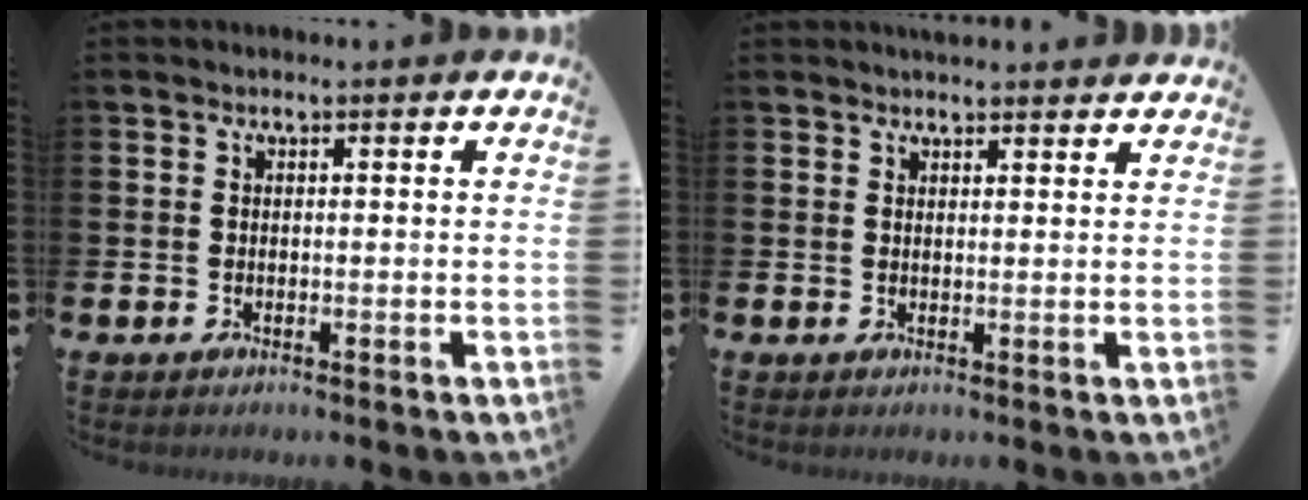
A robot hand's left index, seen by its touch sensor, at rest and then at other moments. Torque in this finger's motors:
{"motor_torque": [1.08, -1.06, 0.14, 0.03]}